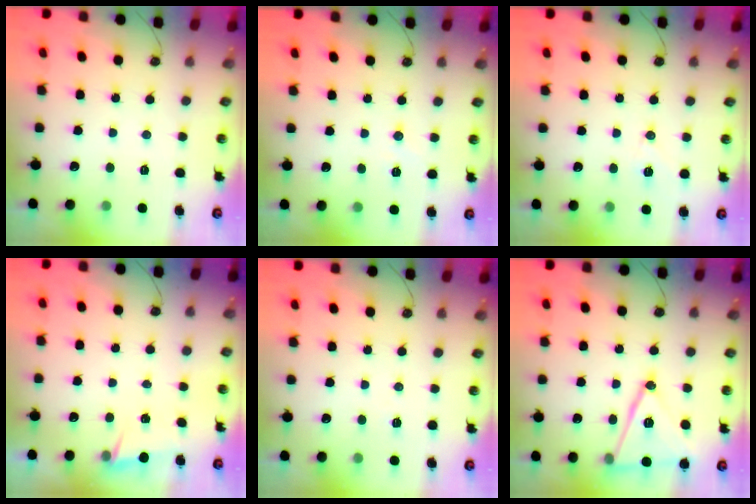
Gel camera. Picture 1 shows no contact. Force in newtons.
{"total": 4.5, "press": 4.3, "slide": 1.5}
{"total": 6.0, "press": 5.2, "slide": 3.0}
{"total": 2.8, "press": 2.6, "slide": 1.0}
{"total": 6.2, "press": 4.4, "slide": 4.4}
{"total": 16.6, "press": 16.3, "slide": 3.1}